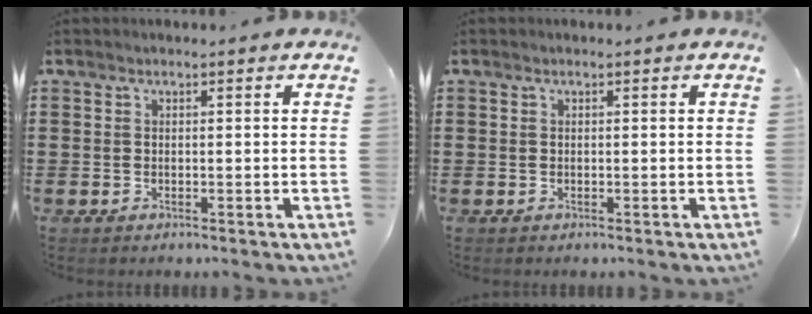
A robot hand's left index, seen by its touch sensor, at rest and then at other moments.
{"total": 0.0}